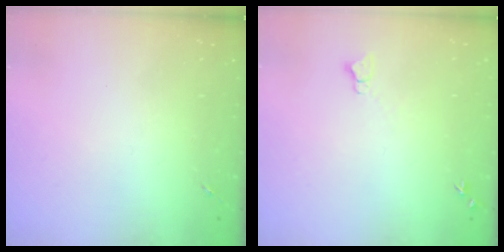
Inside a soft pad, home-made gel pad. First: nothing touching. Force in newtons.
{"total": 4.1, "press": 4.0, "slide": 0.5}